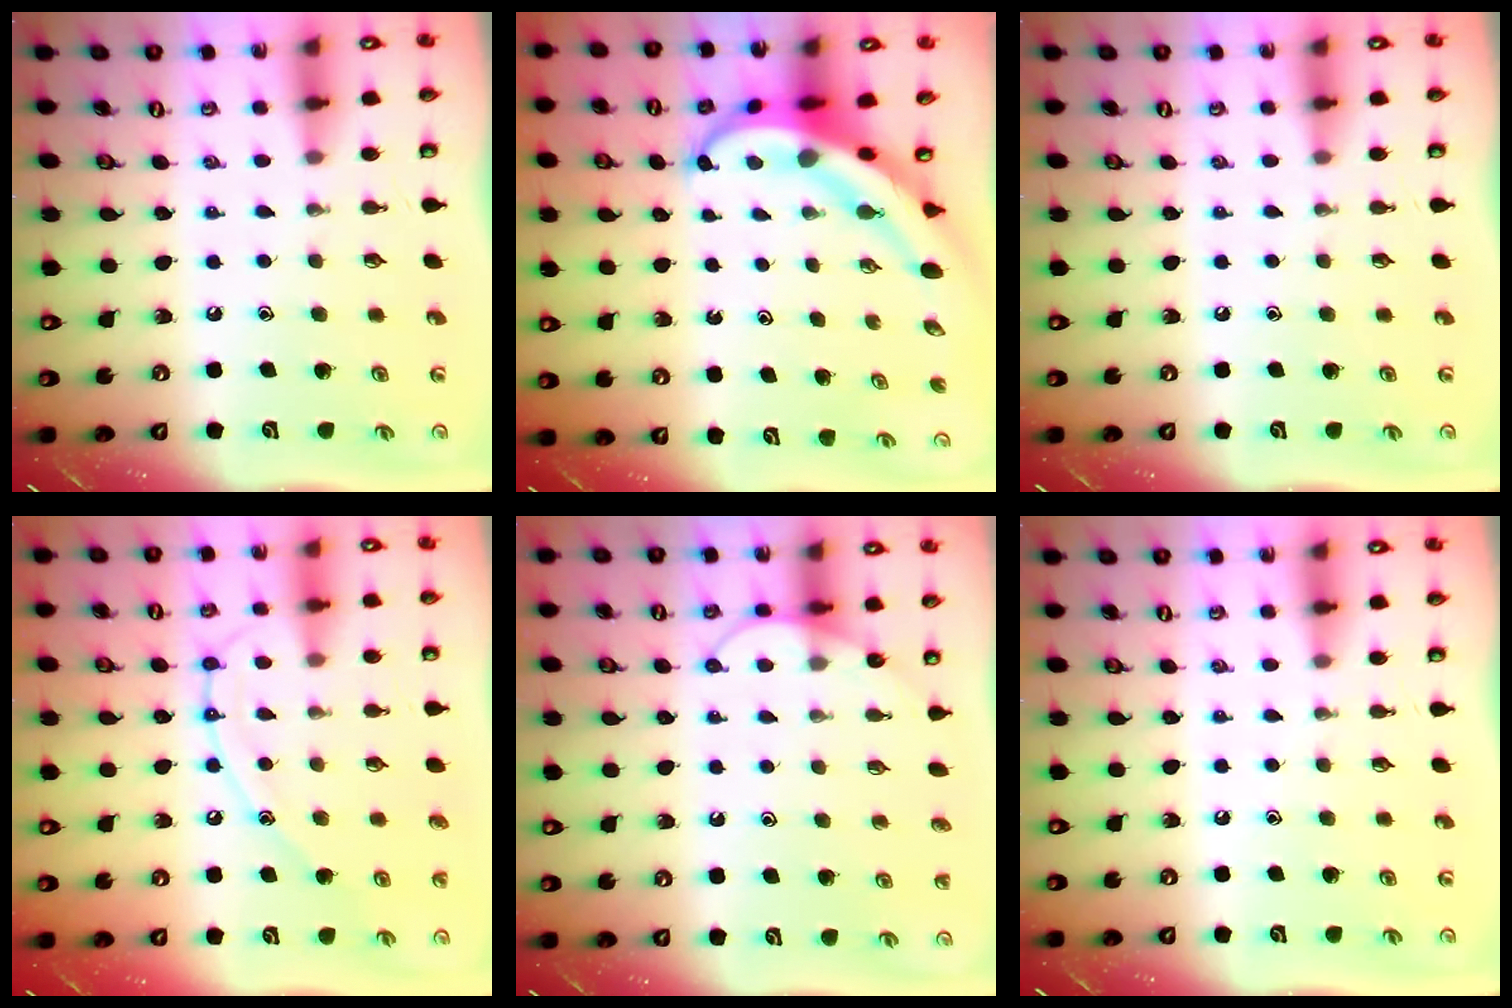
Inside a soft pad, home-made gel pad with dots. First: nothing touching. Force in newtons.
{"total": 7.9, "press": 7.9, "slide": 0.9}
{"total": 0.0}
{"total": 11.0, "press": 11.0, "slide": 1.0}
{"total": 6.4, "press": 6.4, "slide": 0.3}
{"total": 0.0}